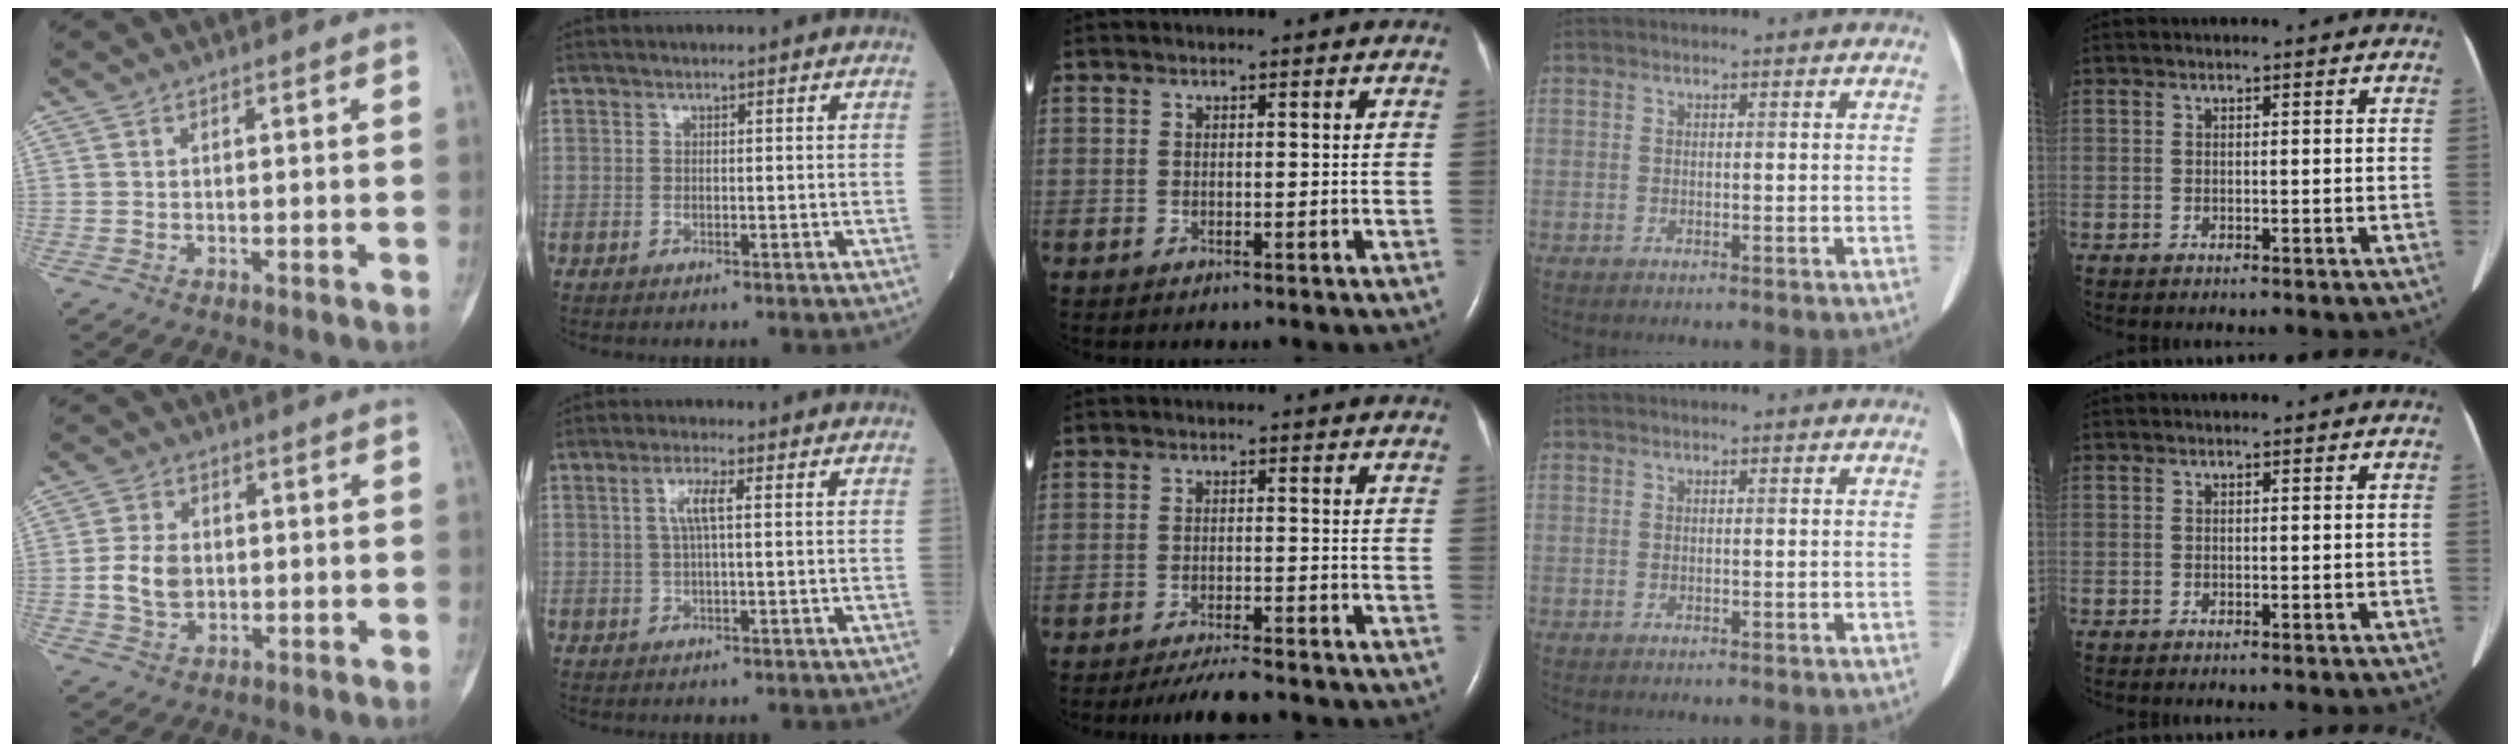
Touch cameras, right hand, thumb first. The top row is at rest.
{"thumb": {"total": 6.6, "force": [-0.3, 4.9, 4.4], "torque": [-0.075, 0.004, -0.003]}, "index": {"total": 3.2, "force": [0.7, 0.3, 3.1], "torque": [-0.066, 0.008, 0.016]}, "middle": {"total": 5.0, "force": [-4.5, 0.3, 2.2], "torque": [-0.037, -0.013, -0.074]}}